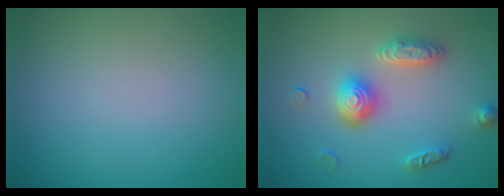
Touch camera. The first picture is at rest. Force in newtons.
{"total": 3.7, "press": 3.5, "slide": 1.3}